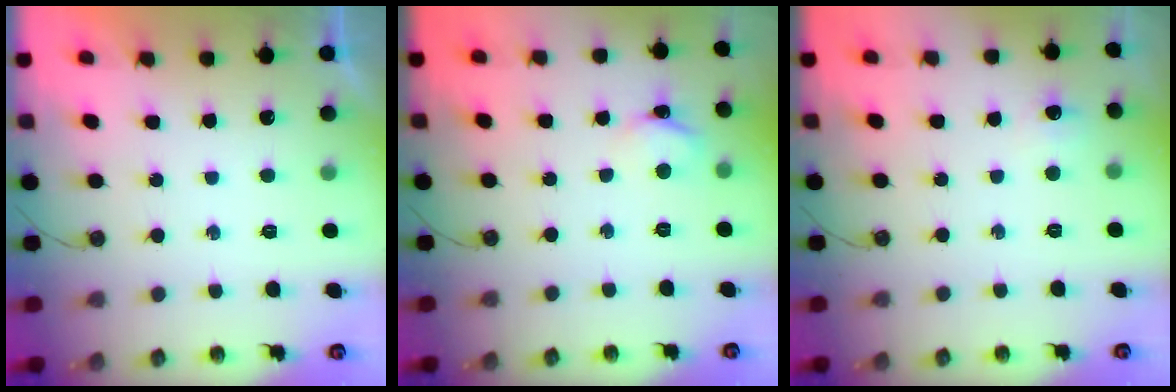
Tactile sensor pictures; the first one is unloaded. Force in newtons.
{"total": 4.0, "press": 4.0, "slide": 0.4}
{"total": 4.4, "press": 4.4, "slide": 0.5}